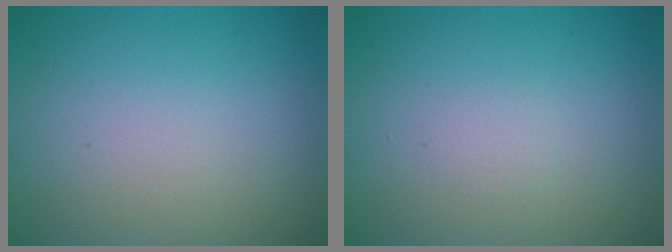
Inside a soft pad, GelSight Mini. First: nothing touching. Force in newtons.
{"total": 0.5, "press": 0.5, "slide": 0.0}